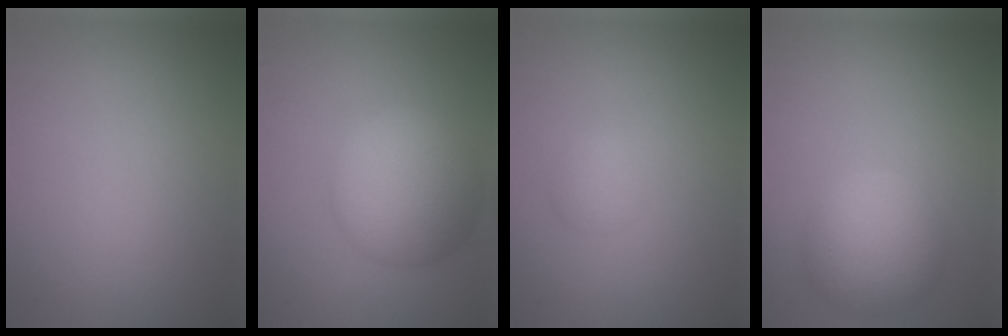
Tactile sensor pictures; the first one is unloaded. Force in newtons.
{"total": 7.5, "press": 7.5, "slide": 0.1}
{"total": 1.3, "press": 1.3, "slide": 0.0}
{"total": 5.2, "press": 5.2, "slide": 0.4}